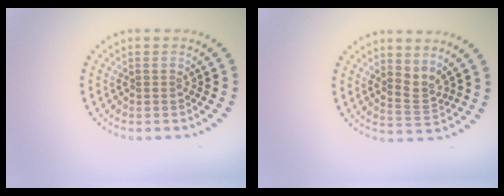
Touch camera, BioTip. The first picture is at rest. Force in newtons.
{"total": 2.1, "press": 1.4, "slide": 1.6}